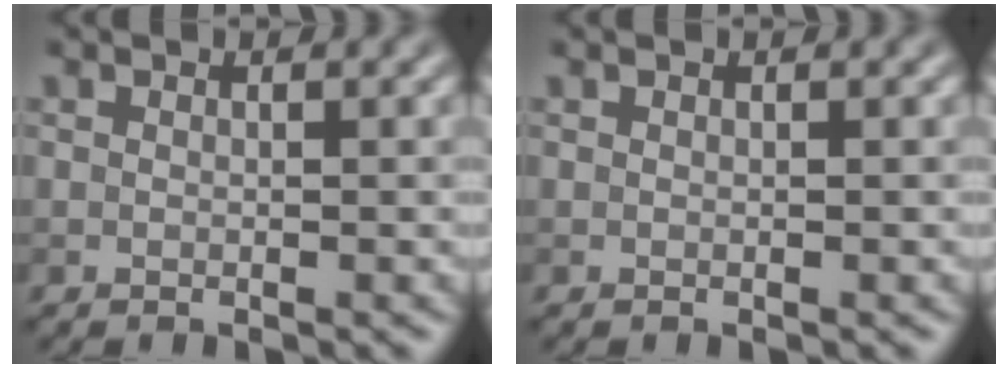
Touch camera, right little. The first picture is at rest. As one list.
[{"total": 0.0}]